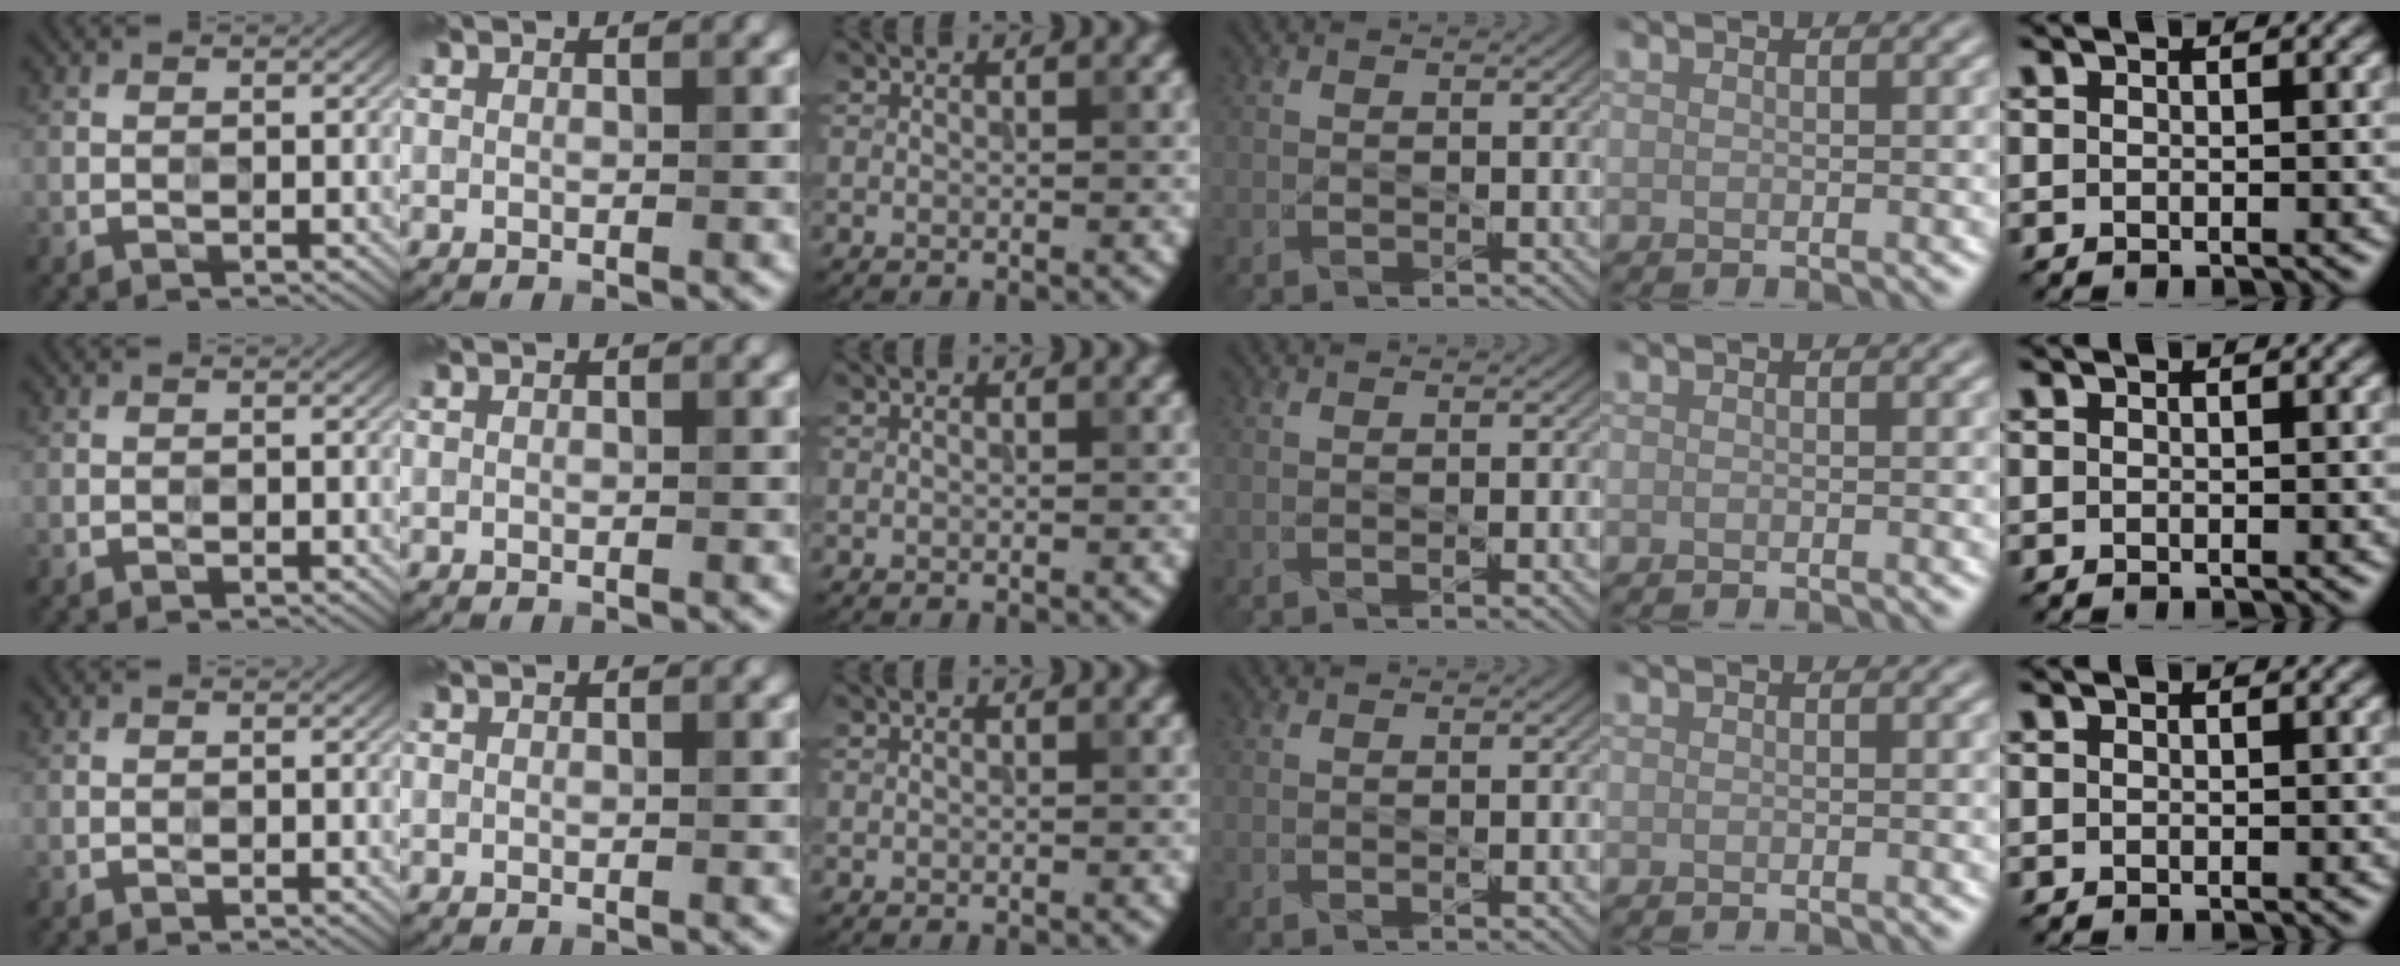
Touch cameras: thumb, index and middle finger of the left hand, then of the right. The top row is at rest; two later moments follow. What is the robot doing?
{"motion": "wipe", "object": "mirror"}